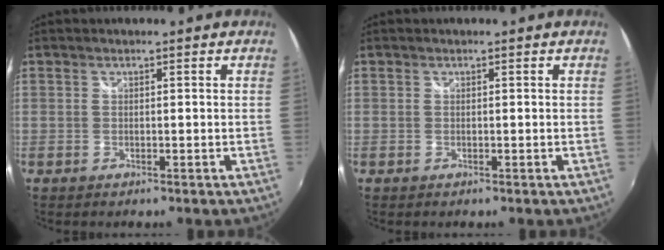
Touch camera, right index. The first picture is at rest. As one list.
[{"total": 0.0}]